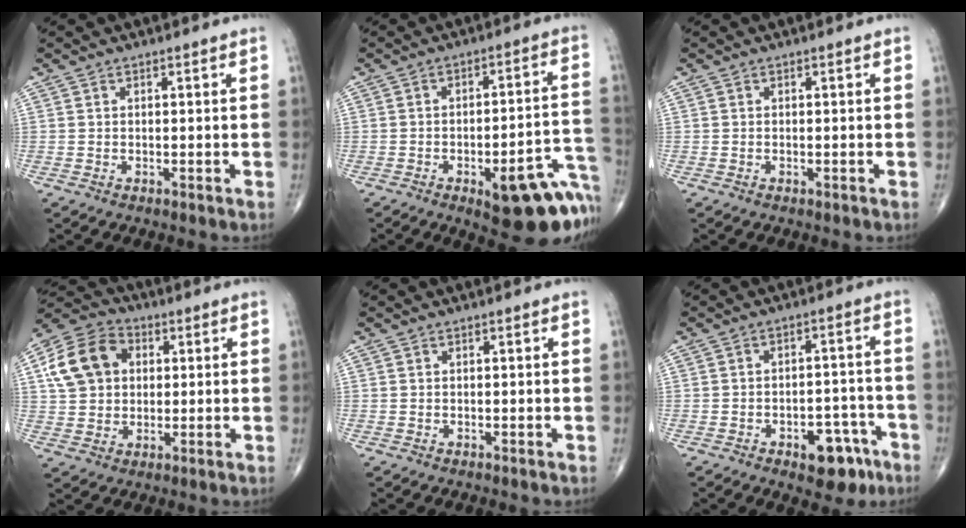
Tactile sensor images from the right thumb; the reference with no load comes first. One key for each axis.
{"total": 18.1, "fx": -8.3, "fy": 6.0, "fz": 15.0, "tx": -0.116, "ty": 0.055, "tz": -0.092}
{"total": 0.0}
{"total": 12.9, "fx": 2.9, "fy": 10.1, "fz": 7.5, "tx": -0.124, "ty": 0.012, "tz": 0.043}
{"total": 0.0}
{"total": 9.1, "fx": -4.9, "fy": 5.0, "fz": 5.9, "tx": -0.051, "ty": 0.040, "tz": -0.060}